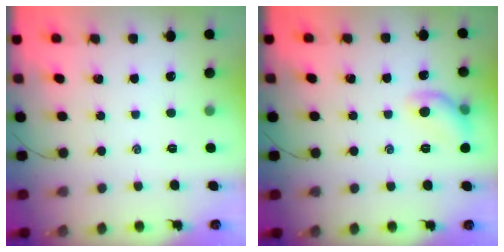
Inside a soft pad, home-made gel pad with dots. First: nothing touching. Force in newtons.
{"total": 8.6, "press": 8.5, "slide": 1.3}